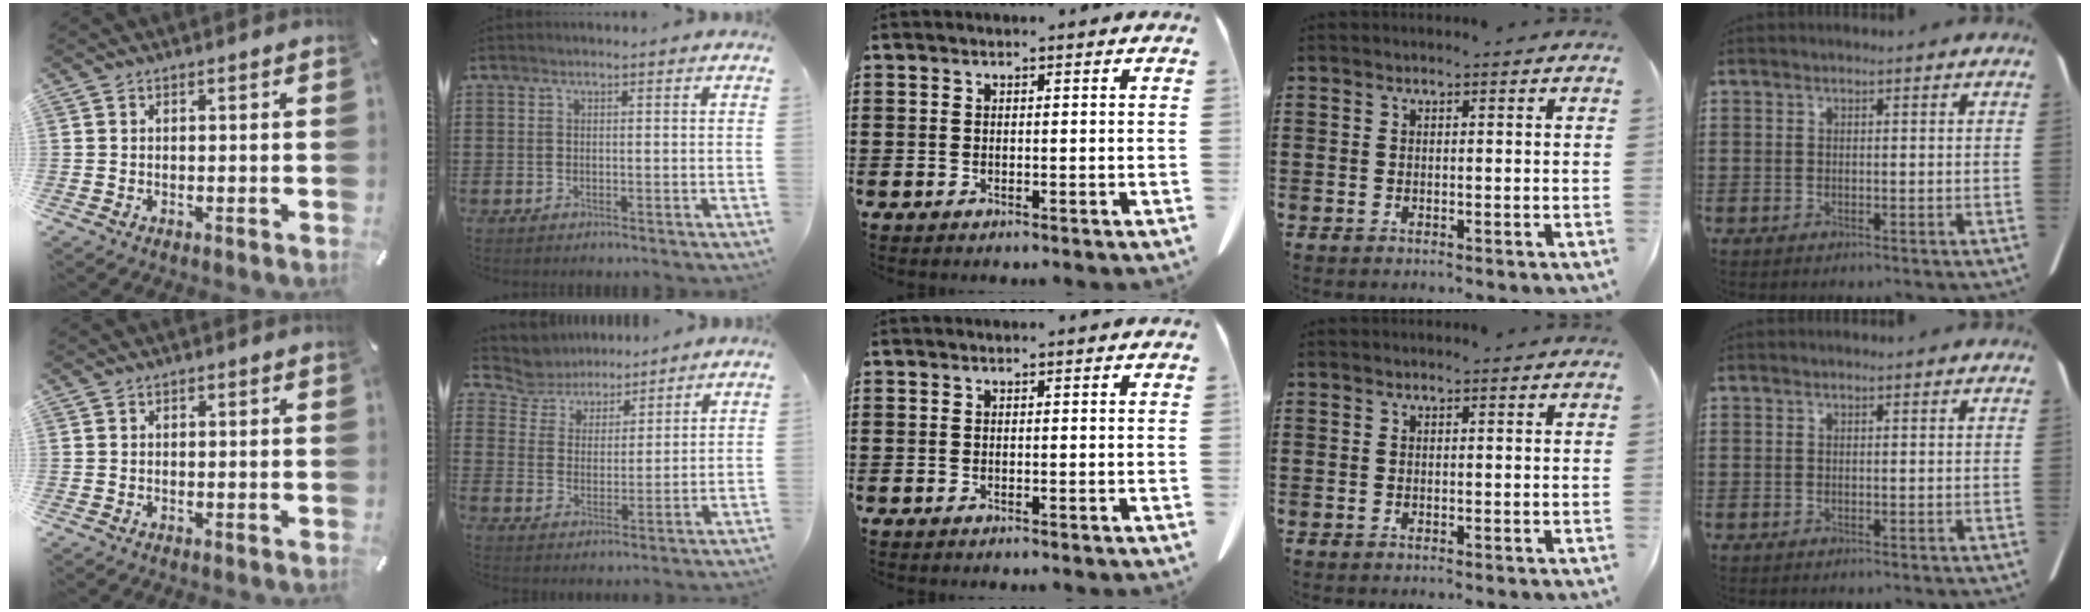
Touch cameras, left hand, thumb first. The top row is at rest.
{"index": {"total": 5.7, "force": [5.3, 2.1, -0.1], "torque": [-0.036, -0.028, 0.095]}}